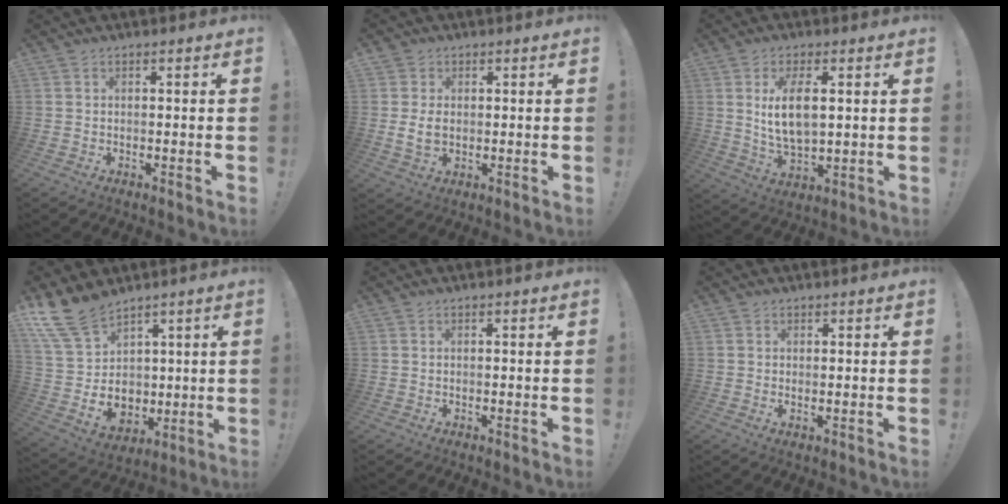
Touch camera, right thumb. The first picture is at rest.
{"total": 5.1, "force": [0.5, 3.9, 3.2], "torque": [-0.050, -0.006, 0.005]}
{"total": 9.7, "force": [2.3, 4.4, 8.3], "torque": [-0.146, -0.012, 0.036]}
{"total": 16.0, "force": [9.6, 10.8, 7.0], "torque": [-0.145, -0.062, 0.195]}
{"total": 0.0}
{"total": 0.9, "force": [0.6, 0.0, 0.6], "torque": [-0.008, -0.001, 0.010]}